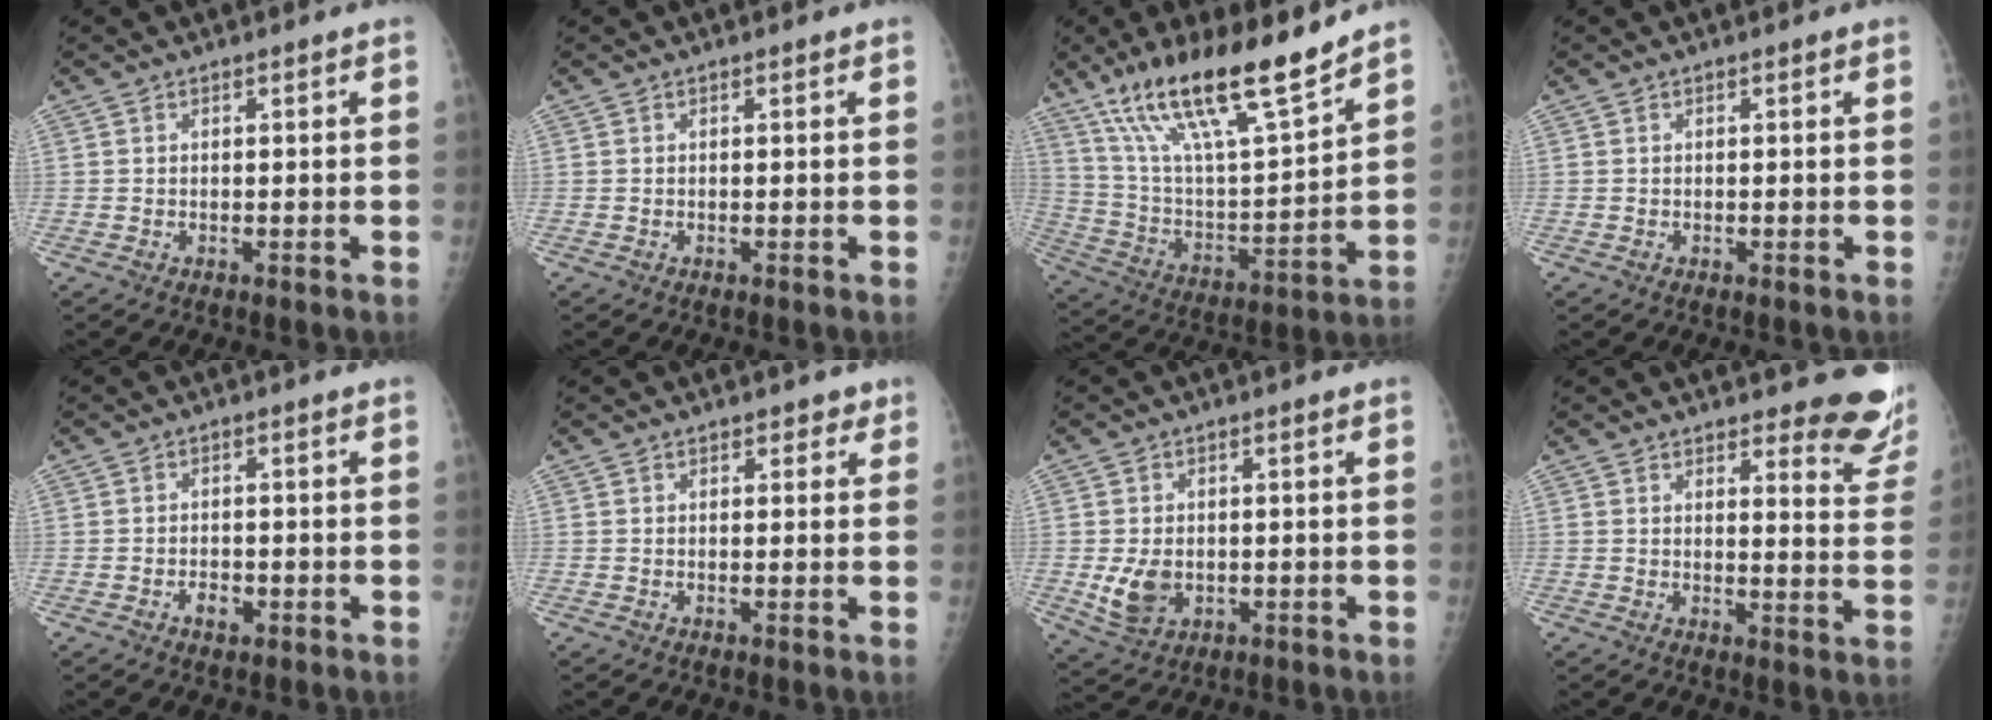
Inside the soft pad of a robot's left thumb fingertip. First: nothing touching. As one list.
[{"total": 0.0}, {"total": 21.8, "force": [15.7, 4.1, 14.6], "torque": [-0.239, -0.066, 0.286]}, {"total": 0.0}, {"total": 2.4, "force": [-1.1, 1.5, 1.5], "torque": [-0.017, 0.005, -0.015]}, {"total": 2.0, "force": [1.4, 1.3, 0.7], "torque": [0.014, -0.005, 0.012]}, {"total": 6.0, "force": [-0.7, 4.4, 4.0], "torque": [-0.064, -0.009, 0.000]}, {"total": 10.9, "force": [9.4, 2.9, 4.7], "torque": [-0.017, -0.074, 0.092]}]